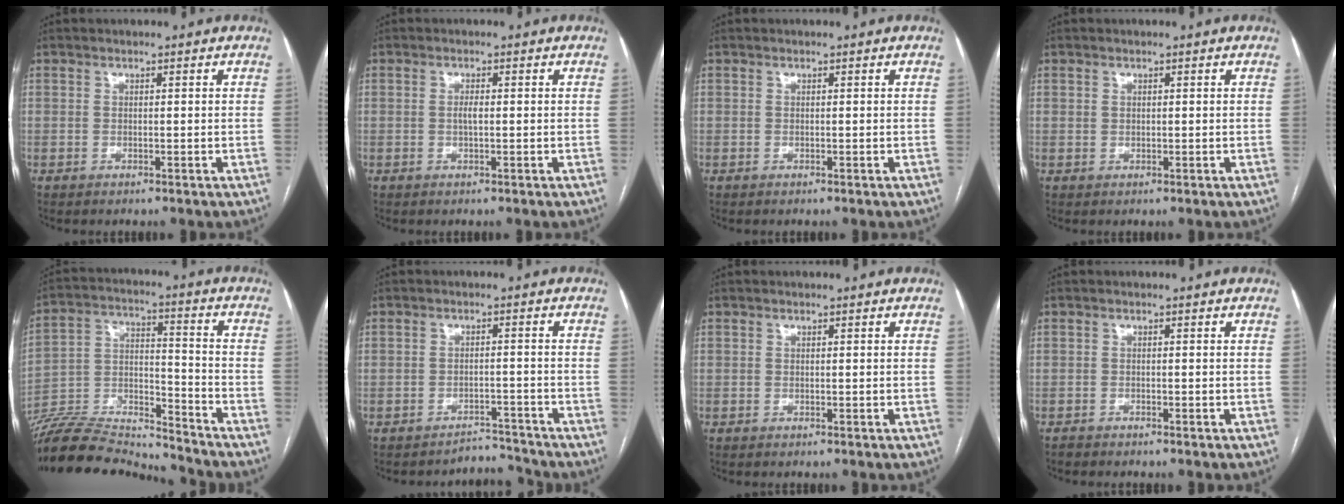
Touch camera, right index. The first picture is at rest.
{"total": 1.4, "force": [-0.1, 0.3, 1.3], "torque": [-0.028, 0.001, -0.001]}
{"total": 0.0}
{"total": 0.5, "force": [0.2, 0.5, 0.2], "torque": [0.000, 0.001, 0.002]}
{"total": 17.6, "force": [-17.1, 0.8, 4.2], "torque": [-0.080, 0.024, -0.301]}
{"total": 3.6, "force": [-3.3, 0.0, -1.4], "torque": [0.031, 0.008, -0.046]}
{"total": 0.0}
{"total": 1.0, "force": [-0.9, 0.1, 0.2], "torque": [-0.007, -0.001, -0.017]}